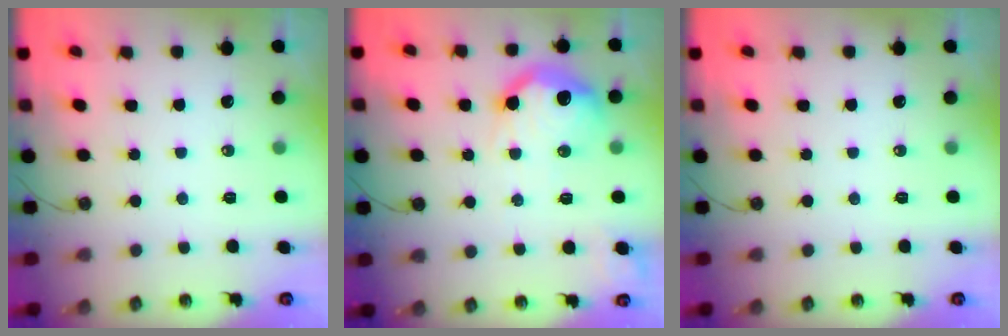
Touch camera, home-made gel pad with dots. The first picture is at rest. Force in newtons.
{"total": 18.2, "press": 18.1, "slide": 1.6}
{"total": 0.0}